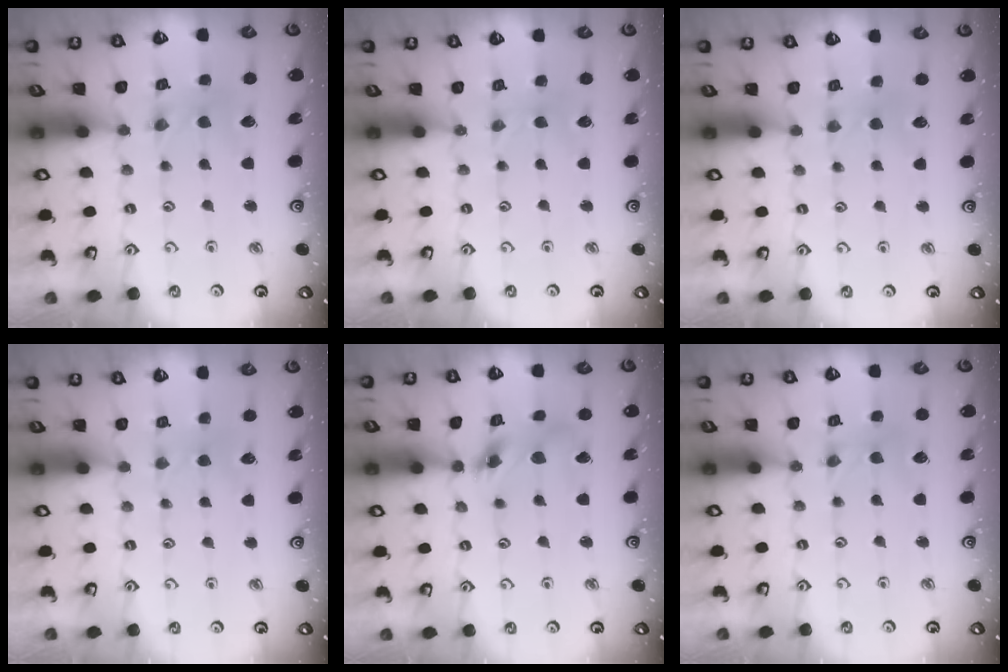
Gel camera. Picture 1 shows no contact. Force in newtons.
{"total": 0.0}
{"total": 1.6, "press": 1.5, "slide": 0.4}
{"total": 1.8, "press": 1.8, "slide": 0.3}
{"total": 9.3, "press": 9.2, "slide": 1.1}
{"total": 0.0}